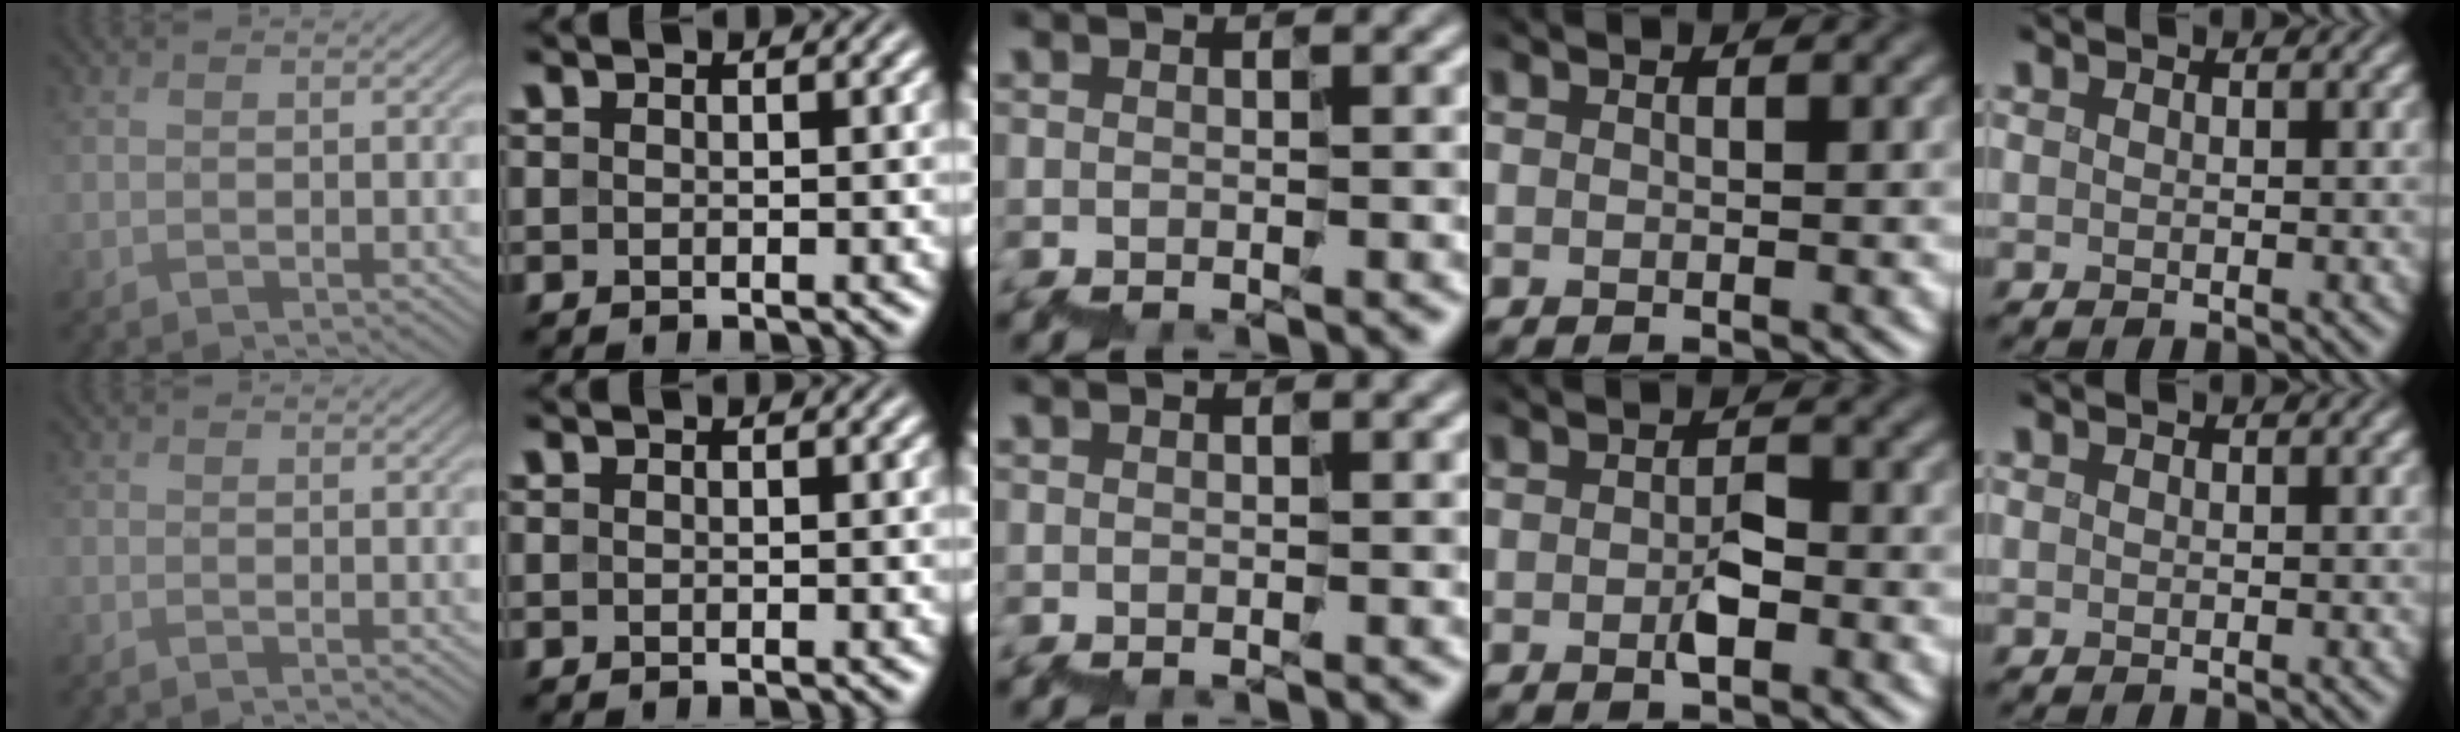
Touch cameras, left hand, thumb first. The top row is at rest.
{"thumb": {"total": 0.9, "force": [-0.6, 0.2, 0.6], "torque": [-0.016, -0.003, -0.015]}, "ring": {"total": 2.1, "force": [-0.9, 1.0, 1.5], "torque": [-0.026, 0.002, -0.018]}}